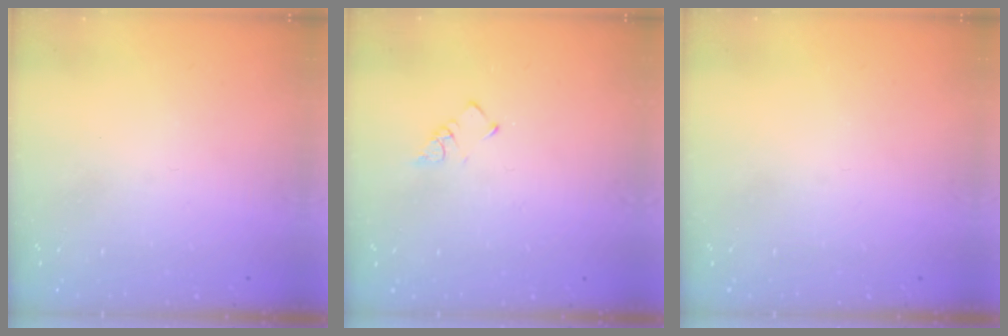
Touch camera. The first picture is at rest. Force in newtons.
{"total": 1.5, "press": 1.5, "slide": 0.3}
{"total": 0.0}